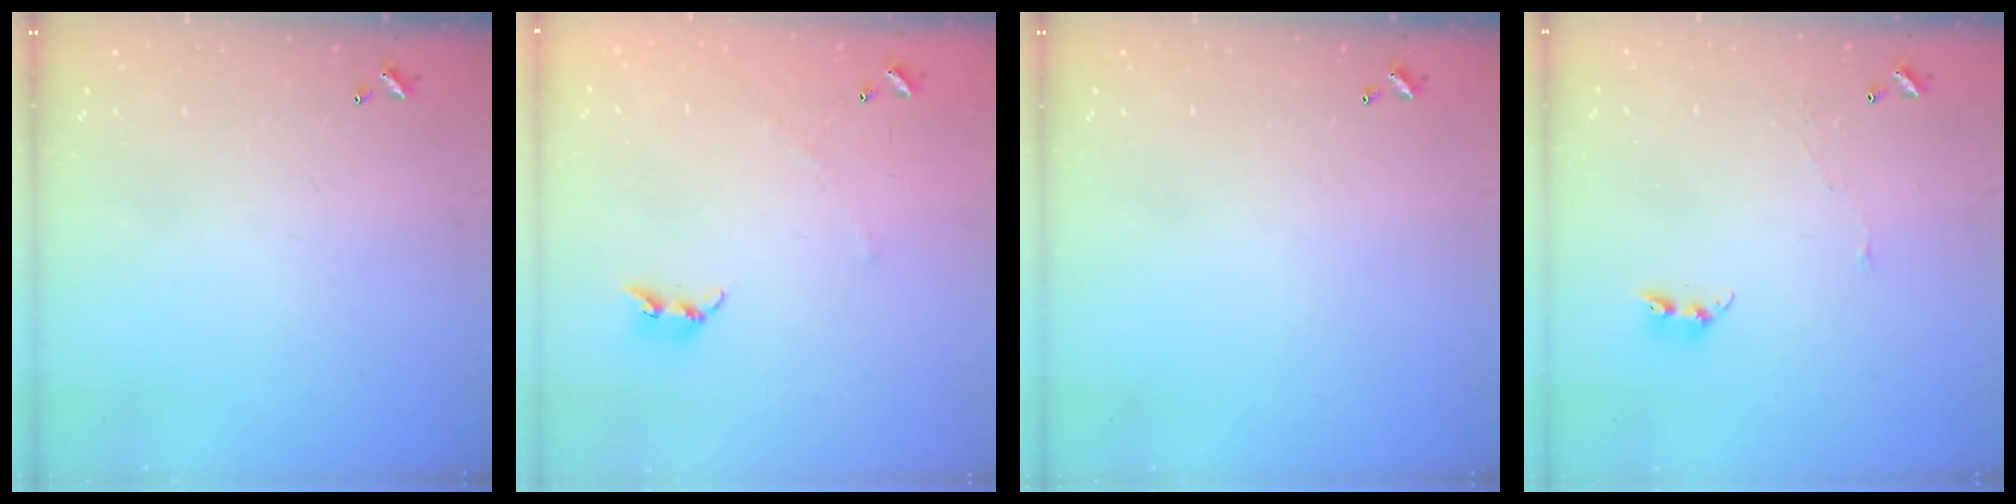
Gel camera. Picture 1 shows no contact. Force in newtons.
{"total": 3.6, "press": 3.6, "slide": 0.6}
{"total": 0.0}
{"total": 4.6, "press": 4.6, "slide": 0.5}